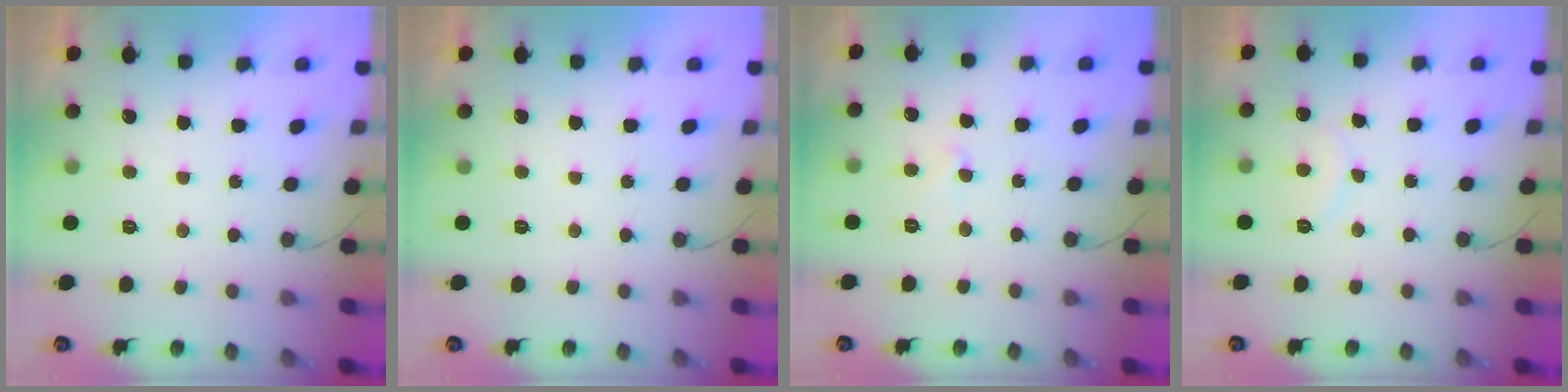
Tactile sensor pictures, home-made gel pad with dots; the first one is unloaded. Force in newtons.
{"total": 0.0}
{"total": 3.9, "press": 3.9, "slide": 0.2}
{"total": 6.9, "press": 6.9, "slide": 0.6}